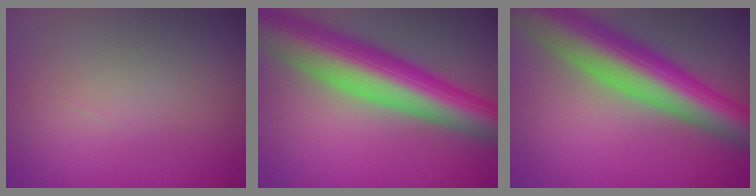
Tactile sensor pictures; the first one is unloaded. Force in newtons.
{"total": 11.5, "press": 11.5, "slide": 0.3}
{"total": 11.4, "press": 11.4, "slide": 0.5}